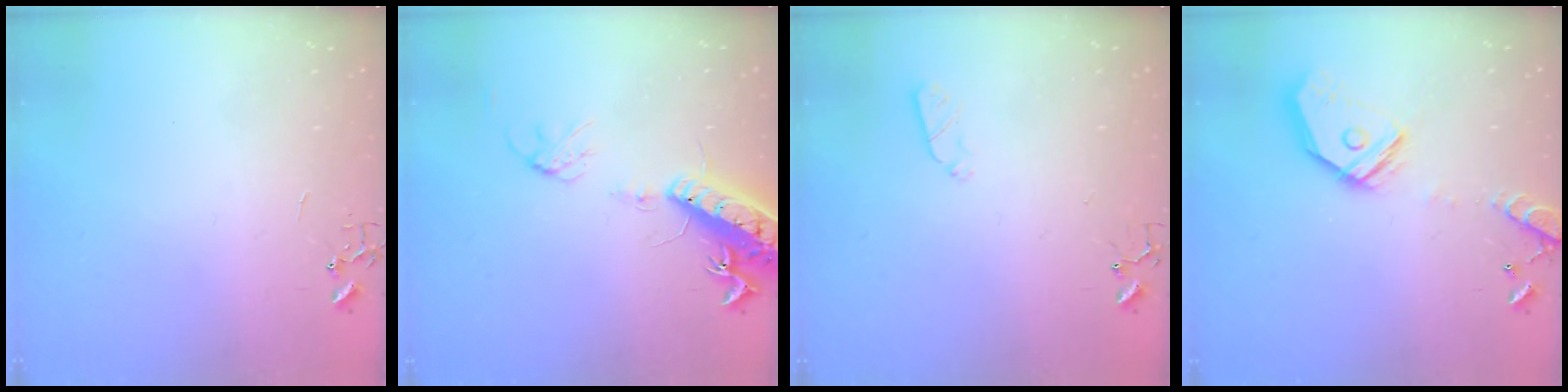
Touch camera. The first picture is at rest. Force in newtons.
{"total": 16.2, "press": 15.7, "slide": 3.7}
{"total": 4.5, "press": 4.5, "slide": 0.4}
{"total": 16.6, "press": 16.4, "slide": 2.8}